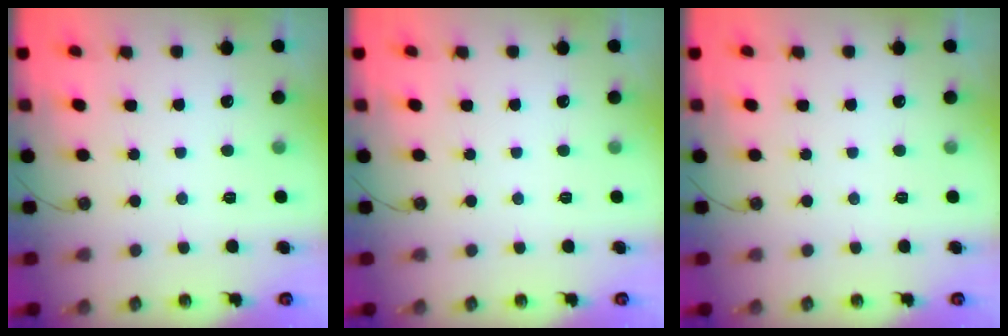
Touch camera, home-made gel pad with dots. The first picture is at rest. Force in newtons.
{"total": 0.0}
{"total": 0.0}